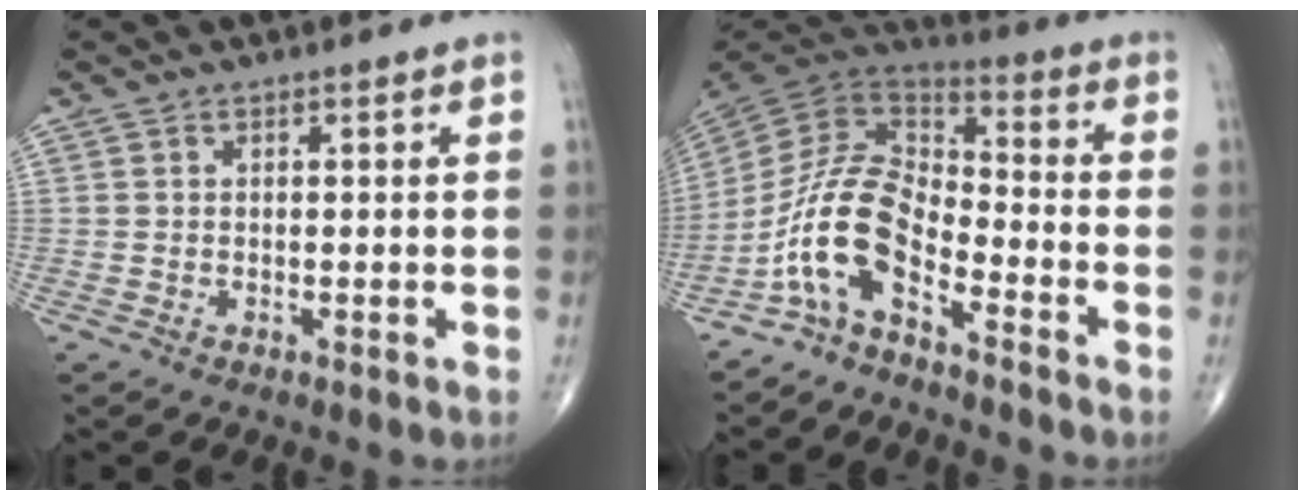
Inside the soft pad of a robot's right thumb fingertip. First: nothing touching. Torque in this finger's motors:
{"motor_torque": [0.89, -0.05, 1.53, -1.25, 0.48]}